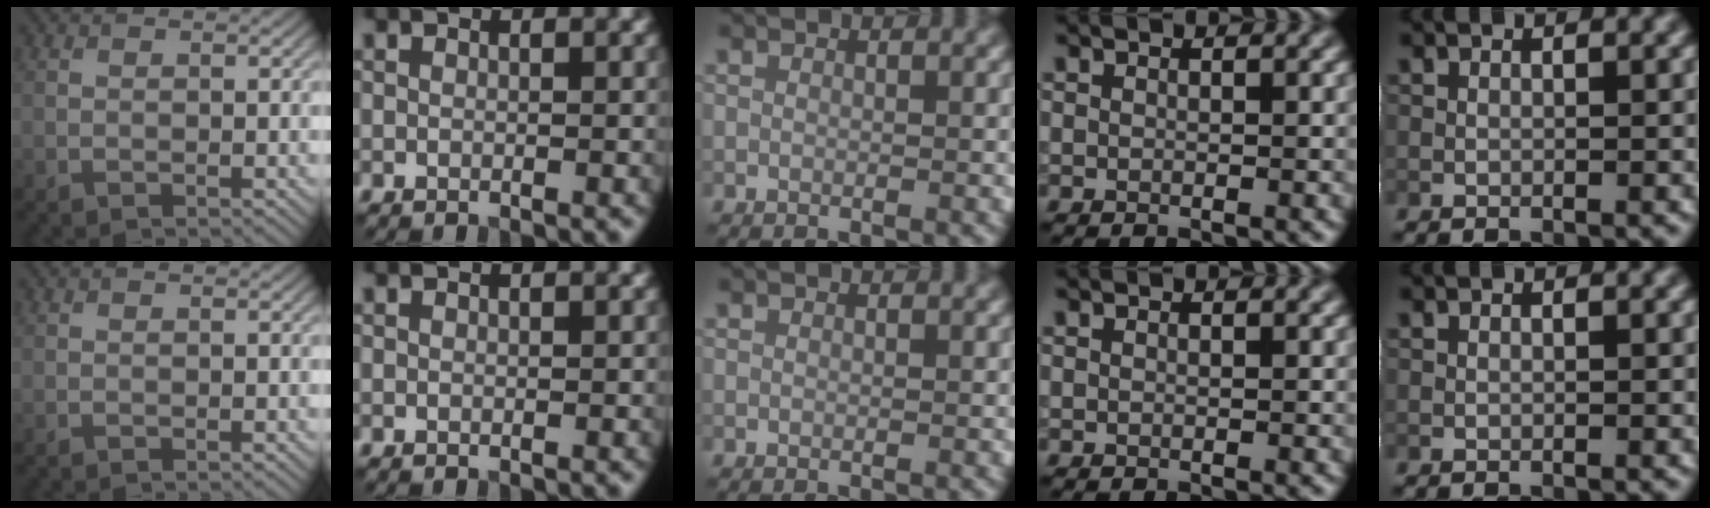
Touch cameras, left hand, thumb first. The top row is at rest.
{}